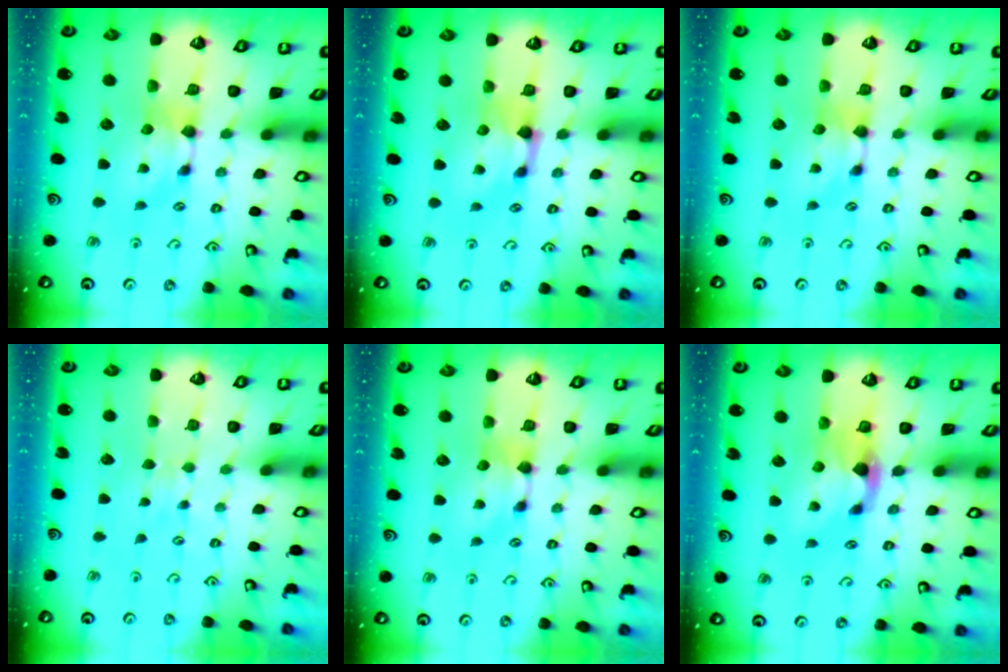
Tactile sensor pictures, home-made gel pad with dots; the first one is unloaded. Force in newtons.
{"total": 1.6, "press": 1.1, "slide": 1.1}
{"total": 0.0}
{"total": 2.8, "press": 2.7, "slide": 0.4}
{"total": 0.0}
{"total": 2.3, "press": 1.9, "slide": 1.2}